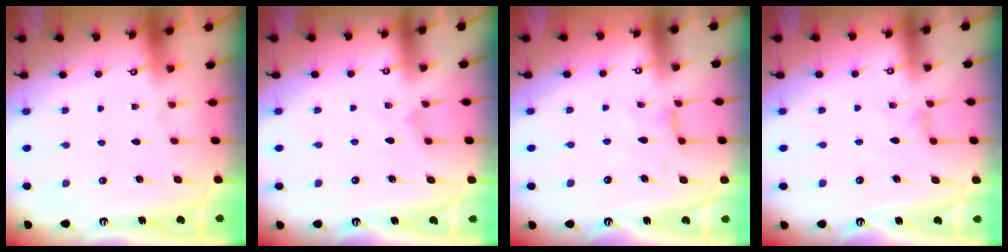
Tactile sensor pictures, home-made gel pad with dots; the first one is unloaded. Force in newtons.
{"total": 2.1, "press": 2.1, "slide": 0.4}
{"total": 1.4, "press": 1.4, "slide": 0.4}
{"total": 0.9, "press": 0.8, "slide": 0.4}